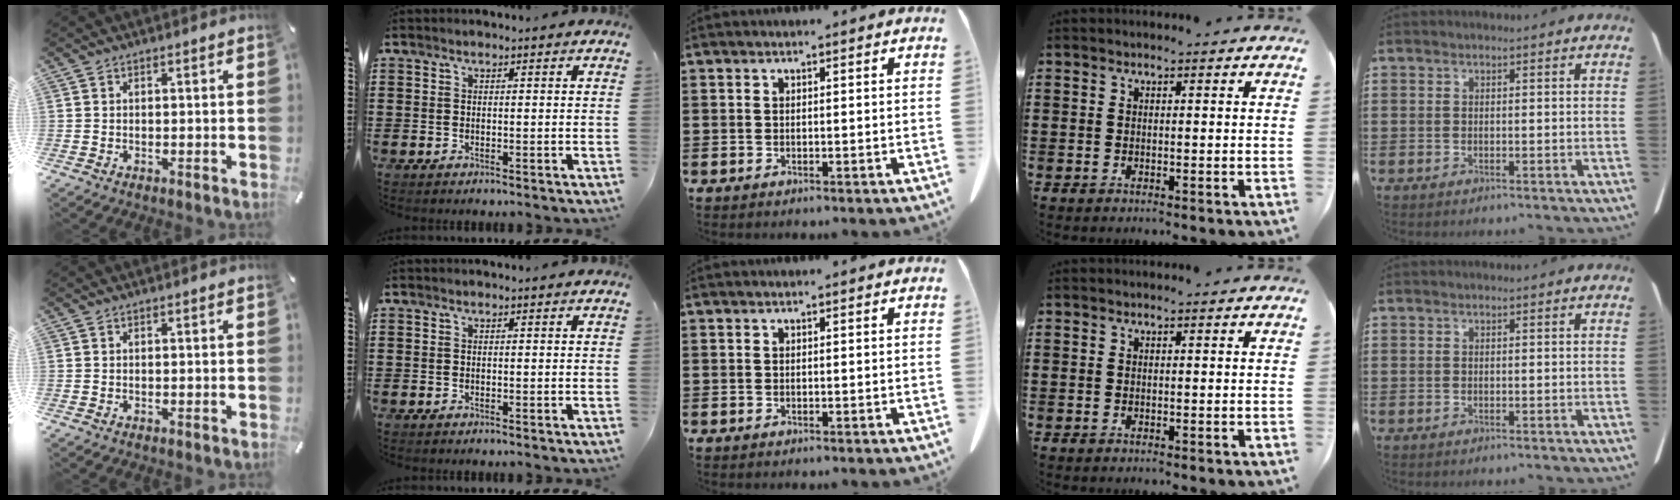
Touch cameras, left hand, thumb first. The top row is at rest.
{}